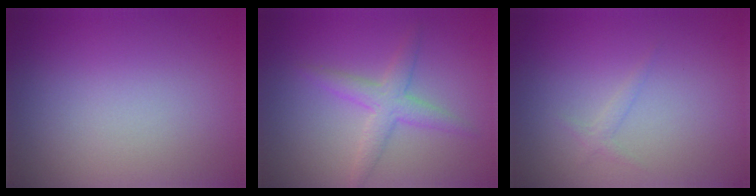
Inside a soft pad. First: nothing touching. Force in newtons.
{"total": 2.7, "press": 2.7, "slide": 0.0}
{"total": 0.8, "press": 0.8, "slide": 0.1}